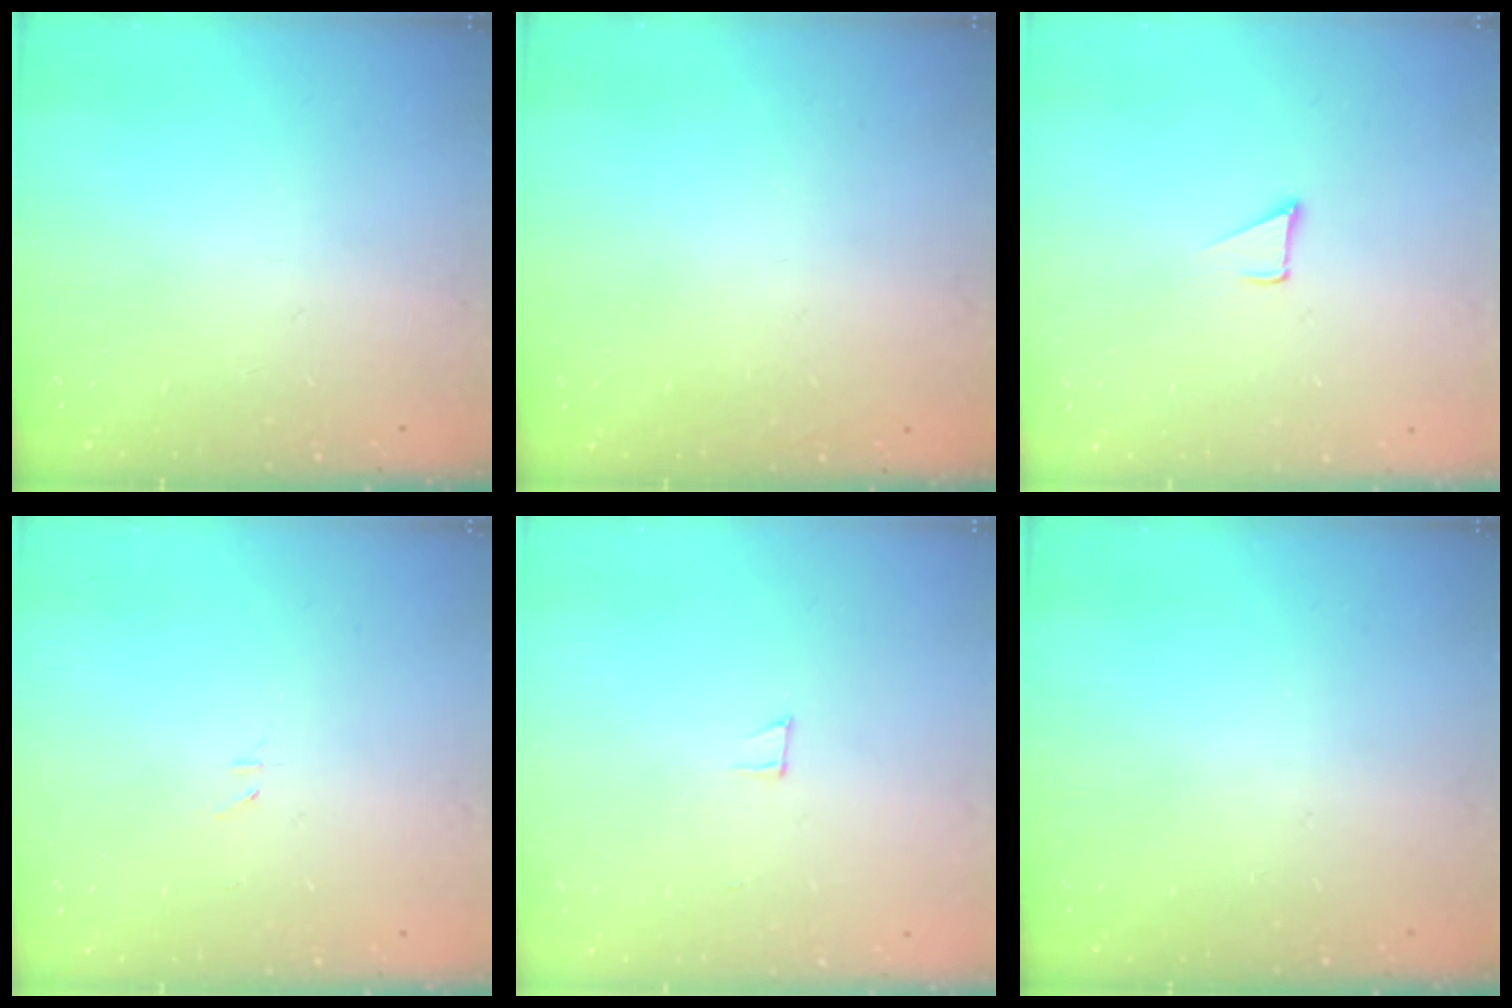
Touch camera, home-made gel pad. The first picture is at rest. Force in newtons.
{"total": 1.6, "press": 1.6, "slide": 0.1}
{"total": 2.8, "press": 2.8, "slide": 0.2}
{"total": 4.5, "press": 3.7, "slide": 2.5}
{"total": 4.3, "press": 4.3, "slide": 0.4}
{"total": 0.0}